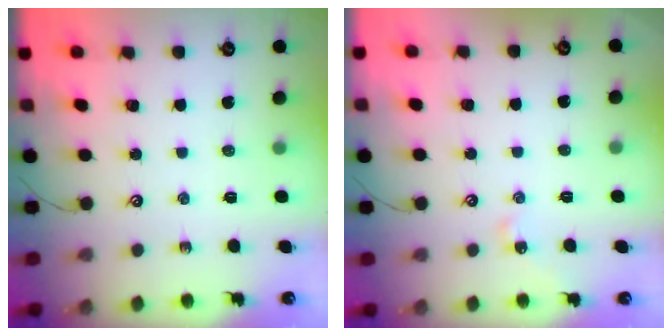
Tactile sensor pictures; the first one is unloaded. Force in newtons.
{"total": 2.2, "press": 2.1, "slide": 0.5}